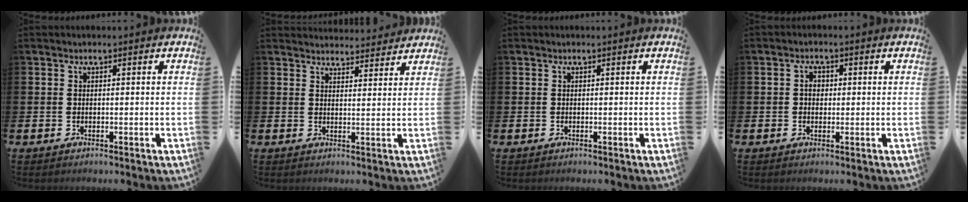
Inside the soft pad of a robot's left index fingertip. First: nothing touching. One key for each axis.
{"total": 3.5, "fx": 3.5, "fy": 0.4, "fz": -0.1, "tx": 0.004, "ty": -0.023, "tz": 0.062}
{"total": 0.0}
{"total": 2.0, "fx": 0.2, "fy": 1.5, "fz": 1.2, "tx": -0.005, "ty": 0.002, "tz": -0.002}